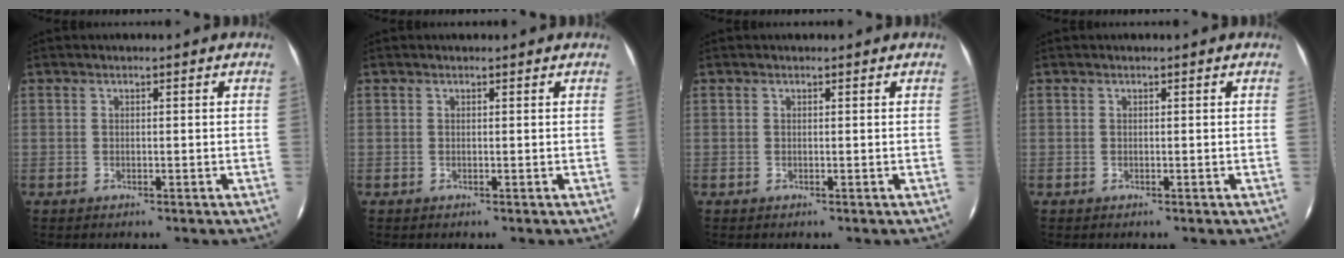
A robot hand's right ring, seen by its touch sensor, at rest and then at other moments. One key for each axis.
{"total": 0.0}
{"total": 0.0}
{"total": 0.0}